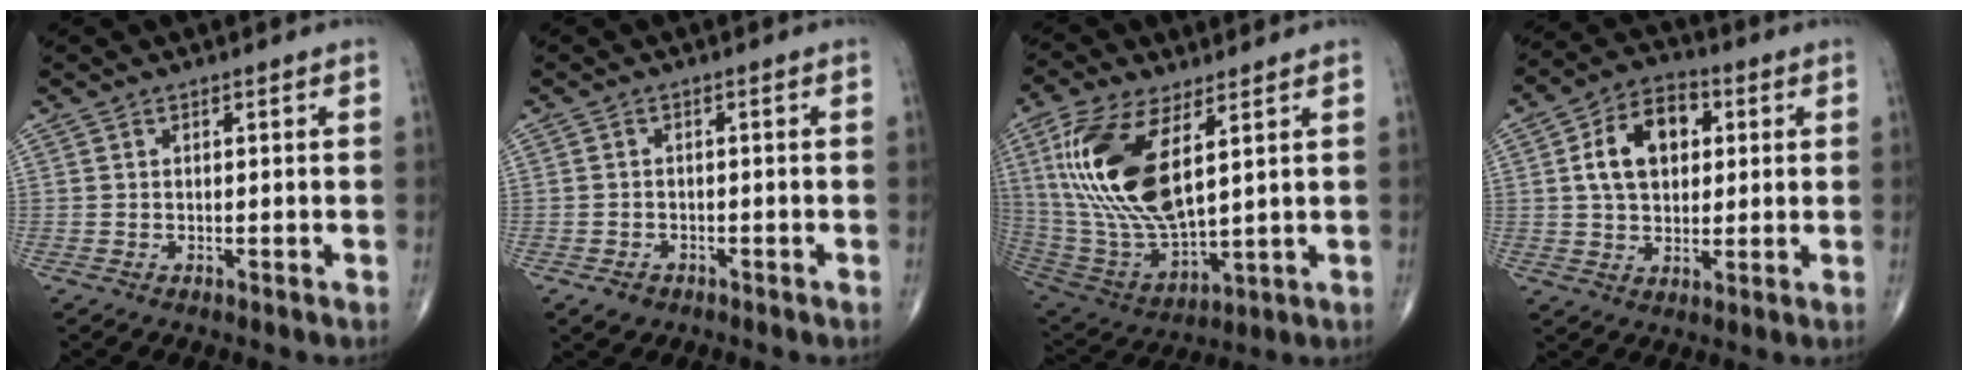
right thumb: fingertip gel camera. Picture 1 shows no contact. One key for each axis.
{"total": 2.5, "fx": -1.4, "fy": 1.8, "fz": 0.8, "tx": -0.011, "ty": 0.004, "tz": -0.018}
{"total": 20.6, "fx": 6.3, "fy": 8.9, "fz": 17.5, "tx": -0.367, "ty": -0.028, "tz": 0.129}
{"total": 12.0, "fx": 2.6, "fy": 7.9, "fz": 8.6, "tx": -0.125, "ty": 0.010, "tz": 0.038}